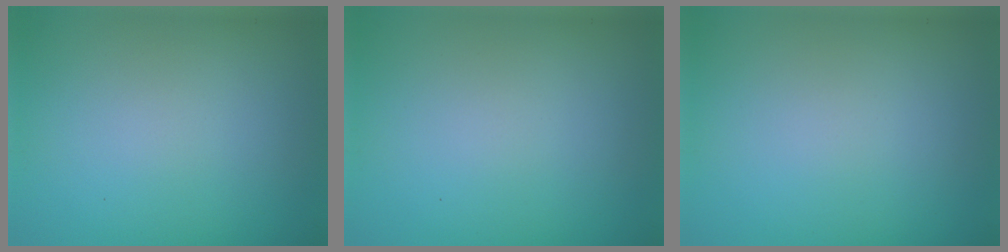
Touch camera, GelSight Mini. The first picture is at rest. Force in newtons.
{"total": 0.0}
{"total": 0.0}